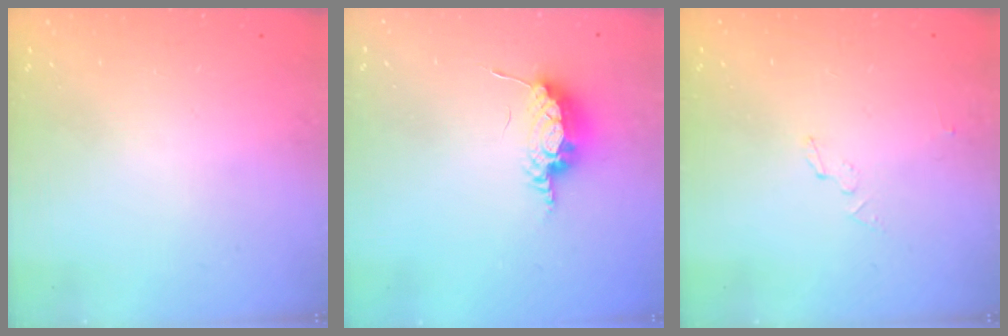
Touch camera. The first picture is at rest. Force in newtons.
{"total": 7.6, "press": 7.5, "slide": 1.4}
{"total": 2.9, "press": 2.9, "slide": 0.2}